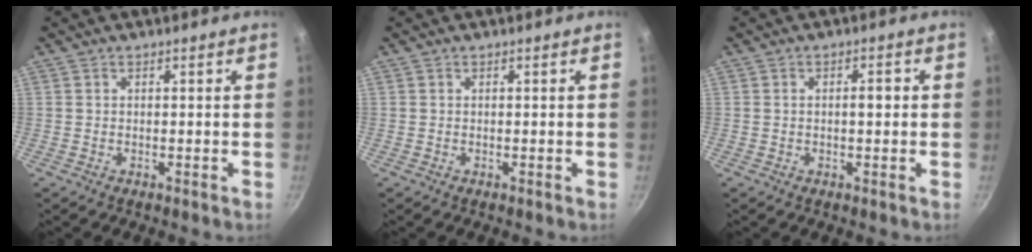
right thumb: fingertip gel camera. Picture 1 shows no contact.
{"total": 0.0}
{"total": 2.4, "force": [0.0, 1.1, 2.2], "torque": [-0.027, 0.008, -0.002]}